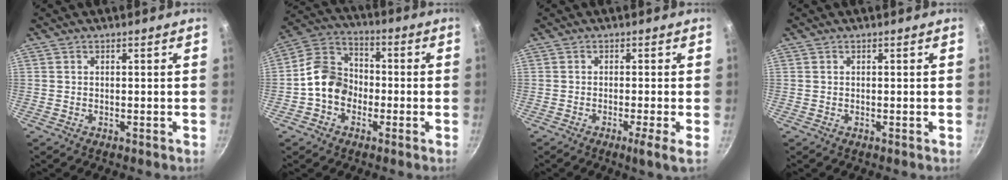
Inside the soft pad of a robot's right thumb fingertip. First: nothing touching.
{"total": 10.4, "force": [-2.3, 8.5, 5.7], "torque": [-0.068, 0.036, -0.060]}
{"total": 3.3, "force": [-1.2, -0.4, 3.0], "torque": [-0.061, -0.002, -0.024]}
{"total": 0.0}